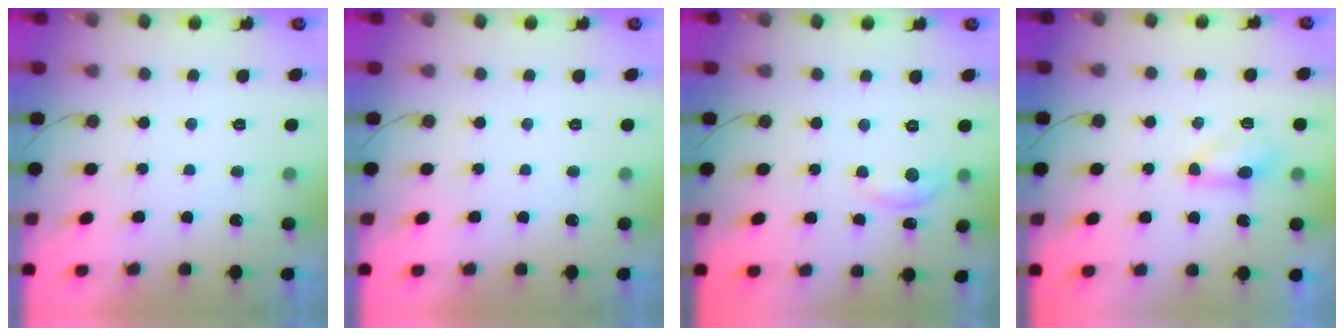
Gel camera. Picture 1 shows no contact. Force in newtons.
{"total": 0.0}
{"total": 5.9, "press": 5.9, "slide": 0.8}
{"total": 5.2, "press": 5.1, "slide": 0.6}